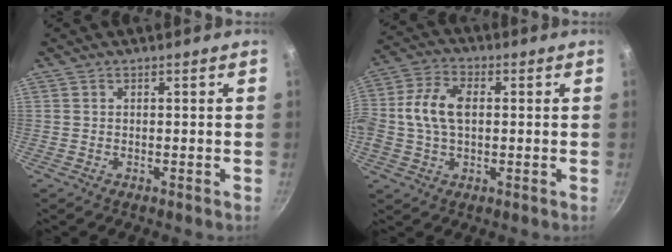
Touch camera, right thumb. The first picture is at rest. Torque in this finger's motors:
{"motor_torque": [0.34, 0.36, 0.55, -0.06, 0.17]}